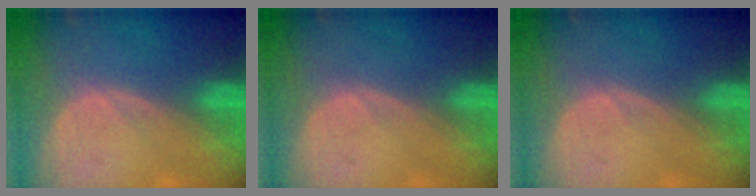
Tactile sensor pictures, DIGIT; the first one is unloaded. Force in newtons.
{"total": 0.0}
{"total": 0.0}